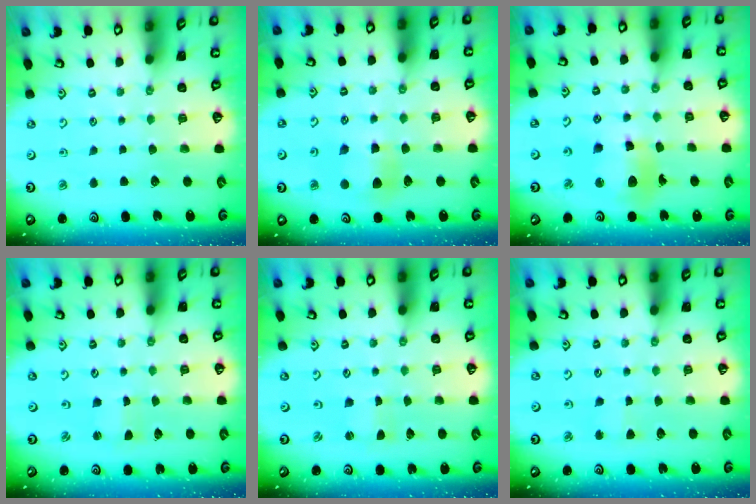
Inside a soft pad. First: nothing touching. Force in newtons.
{"total": 6.9, "press": 6.9, "slide": 0.3}
{"total": 12.4, "press": 12.3, "slide": 1.6}
{"total": 1.2, "press": 1.2, "slide": 0.0}
{"total": 0.7, "press": 0.7, "slide": 0.0}
{"total": 2.2, "press": 2.2, "slide": 0.2}